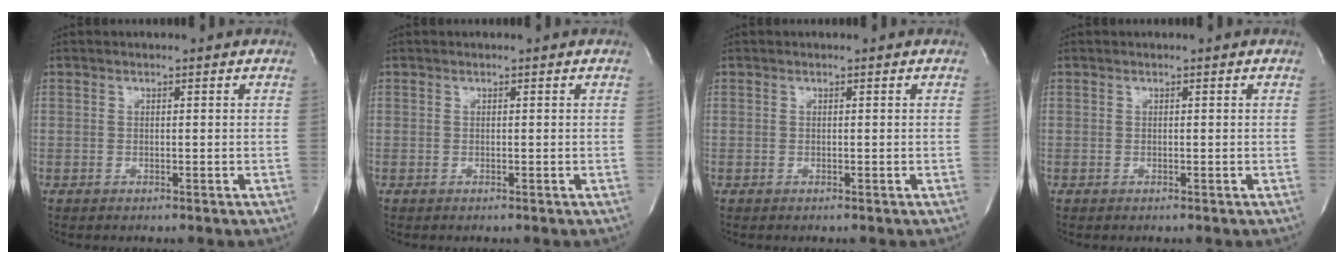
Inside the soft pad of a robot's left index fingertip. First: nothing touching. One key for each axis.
{"total": 0.0}
{"total": 0.0}
{"total": 0.0}